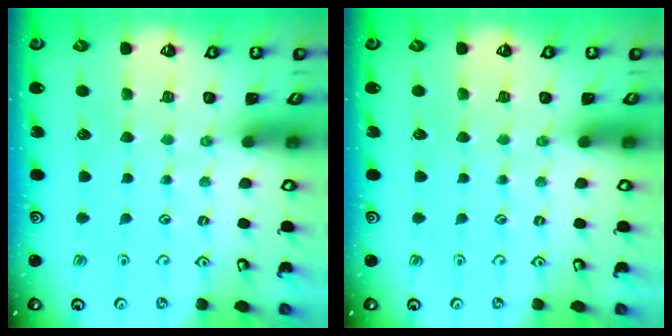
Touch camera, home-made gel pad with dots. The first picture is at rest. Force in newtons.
{"total": 0.0}